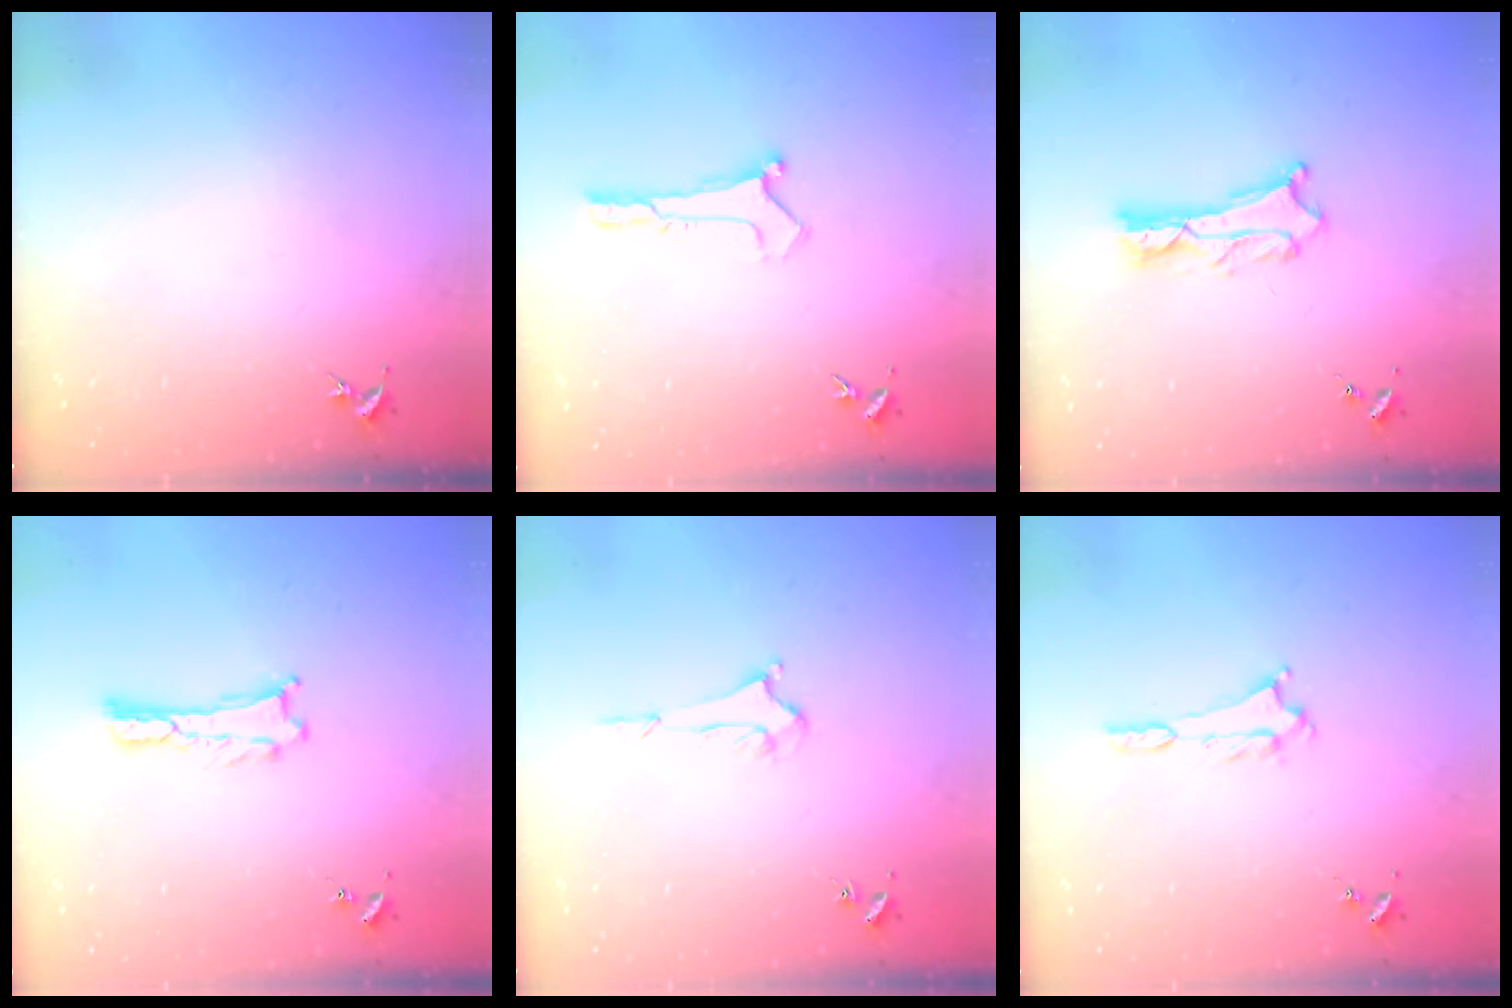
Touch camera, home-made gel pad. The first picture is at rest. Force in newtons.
{"total": 0.0}
{"total": 1.8, "press": 1.8, "slide": 0.2}
{"total": 0.0}
{"total": 1.7, "press": 1.6, "slide": 0.4}
{"total": 1.2, "press": 1.2, "slide": 0.2}